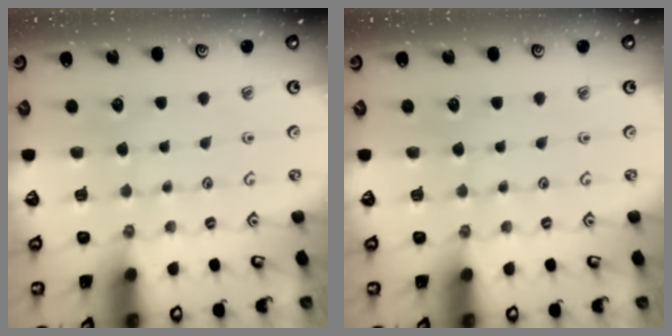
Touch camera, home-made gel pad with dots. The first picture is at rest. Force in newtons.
{"total": 0.0}